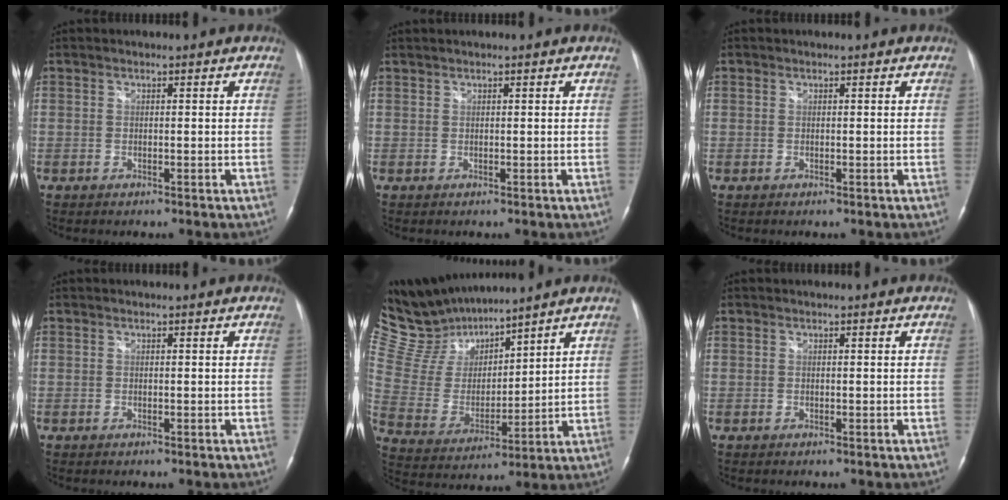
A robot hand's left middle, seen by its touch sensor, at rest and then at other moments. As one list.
[{"total": 0.6, "force": [0.6, -0.1, 0.1], "torque": [-0.006, 0.009, 0.016]}, {"total": 0.0}, {"total": 0.0}, {"total": 12.6, "force": [12.1, 2.5, 2.4], "torque": [-0.074, 0.009, 0.254]}, {"total": 0.0}]